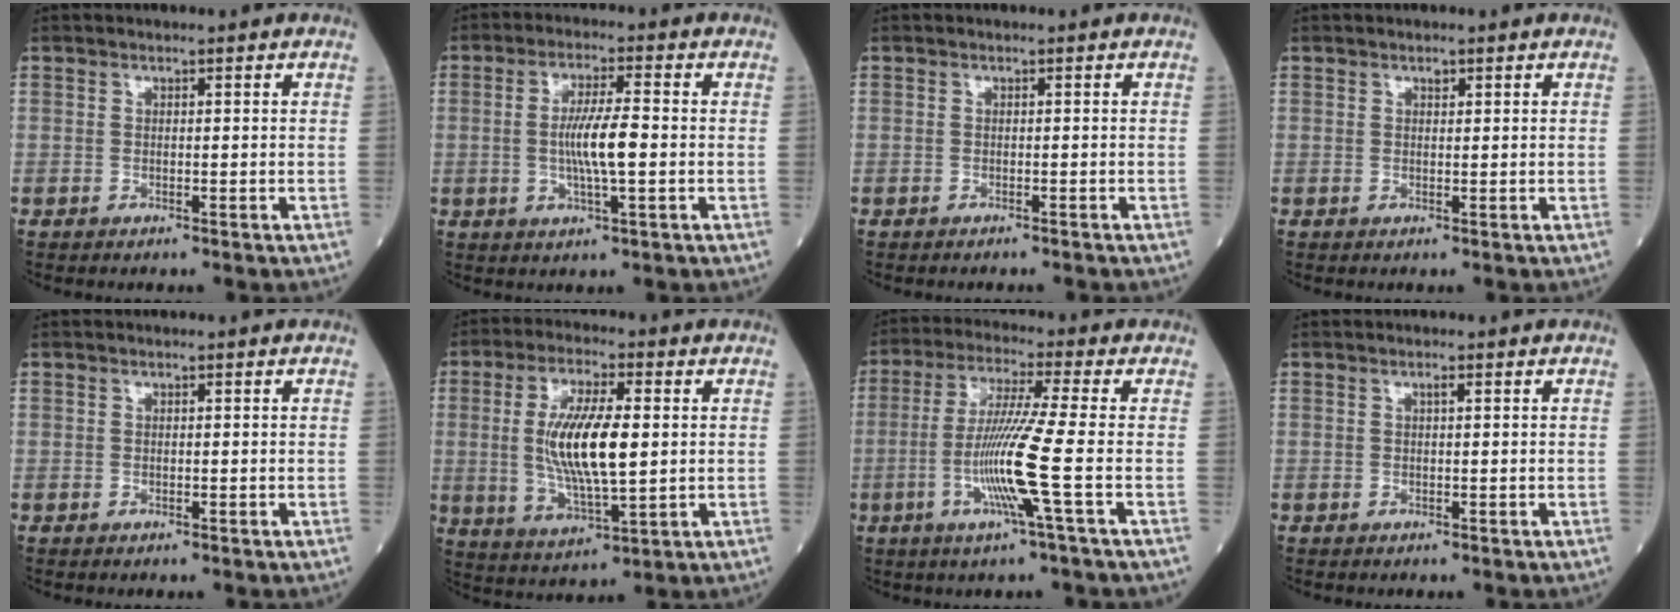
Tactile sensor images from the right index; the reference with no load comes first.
{"total": 6.8, "force": [-0.6, 0.6, 6.8], "torque": [-0.130, -0.002, -0.013]}
{"total": 1.0, "force": [-1.0, 0.1, 0.2], "torque": [-0.009, 0.000, -0.015]}
{"total": 0.6, "force": [0.4, 0.3, 0.4], "torque": [-0.006, -0.003, 0.006]}
{"total": 0.0}
{"total": 12.6, "force": [0.9, 3.0, 12.2], "torque": [-0.245, -0.002, 0.018]}
{"total": 10.1, "force": [-2.6, -1.7, 9.7], "torque": [-0.198, -0.014, -0.052]}
{"total": 0.5, "force": [0.2, 0.0, 0.5], "torque": [-0.012, 0.000, 0.003]}